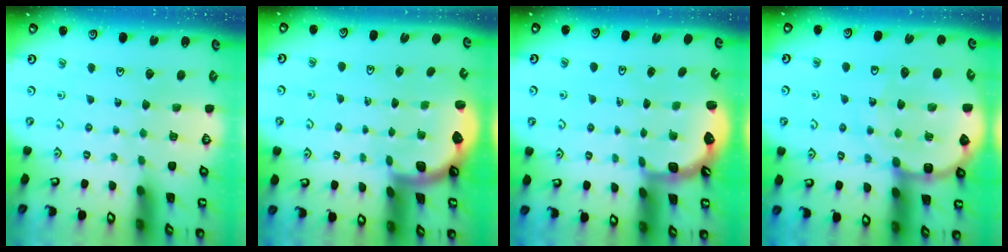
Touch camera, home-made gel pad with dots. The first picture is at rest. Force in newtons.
{"total": 1.9, "press": 1.8, "slide": 0.3}
{"total": 2.5, "press": 2.1, "slide": 1.3}
{"total": 13.6, "press": 13.3, "slide": 2.8}